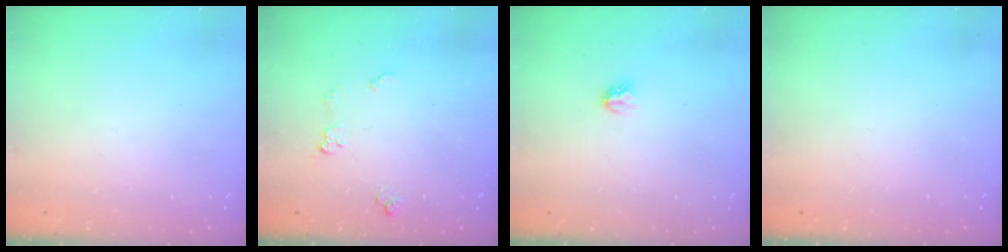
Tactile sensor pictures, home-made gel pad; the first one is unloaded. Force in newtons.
{"total": 5.9, "press": 5.8, "slide": 0.6}
{"total": 2.8, "press": 2.8, "slide": 0.3}
{"total": 0.0}